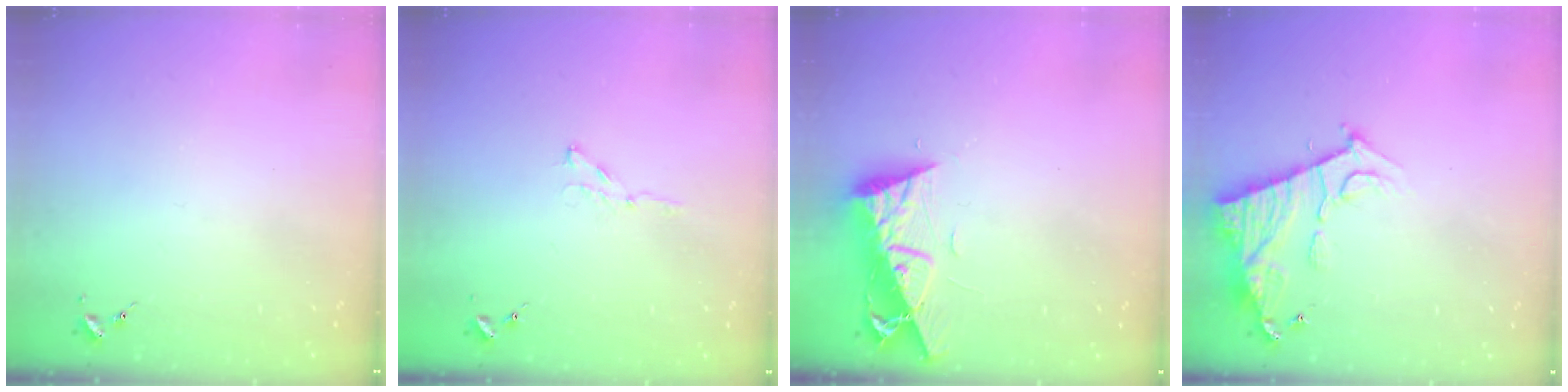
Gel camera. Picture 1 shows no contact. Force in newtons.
{"total": 3.5, "press": 3.5, "slide": 0.4}
{"total": 9.3, "press": 9.2, "slide": 1.1}
{"total": 11.7, "press": 11.6, "slide": 0.8}